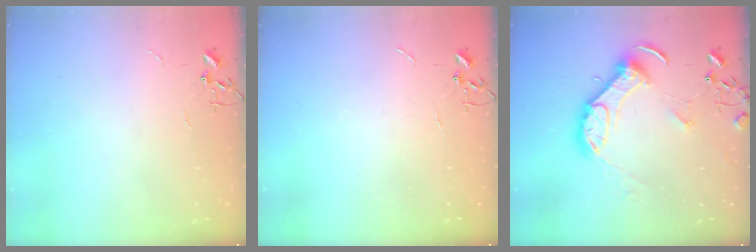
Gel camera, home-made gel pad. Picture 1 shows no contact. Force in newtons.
{"total": 0.0}
{"total": 12.9, "press": 12.8, "slide": 1.1}